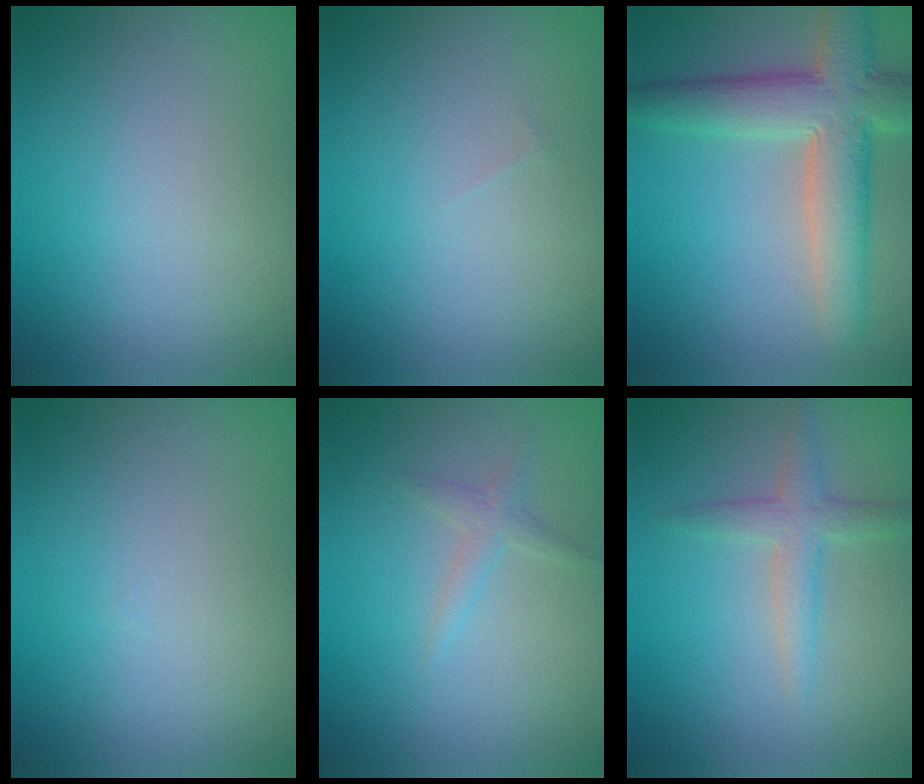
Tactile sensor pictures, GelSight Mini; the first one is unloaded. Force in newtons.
{"total": 0.0}
{"total": 6.9, "press": 6.9, "slide": 0.6}
{"total": 0.0}
{"total": 1.3, "press": 1.3, "slide": 0.1}
{"total": 2.4, "press": 2.4, "slide": 0.0}